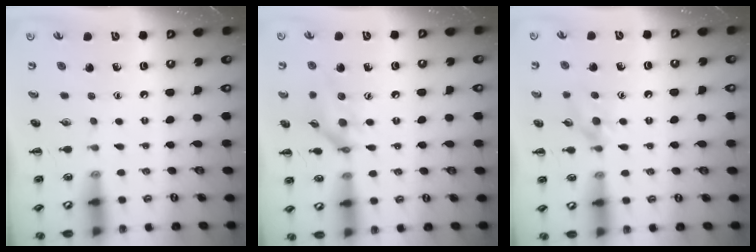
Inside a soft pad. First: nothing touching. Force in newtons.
{"total": 12.5, "press": 12.3, "slide": 2.3}
{"total": 6.5, "press": 6.3, "slide": 1.8}